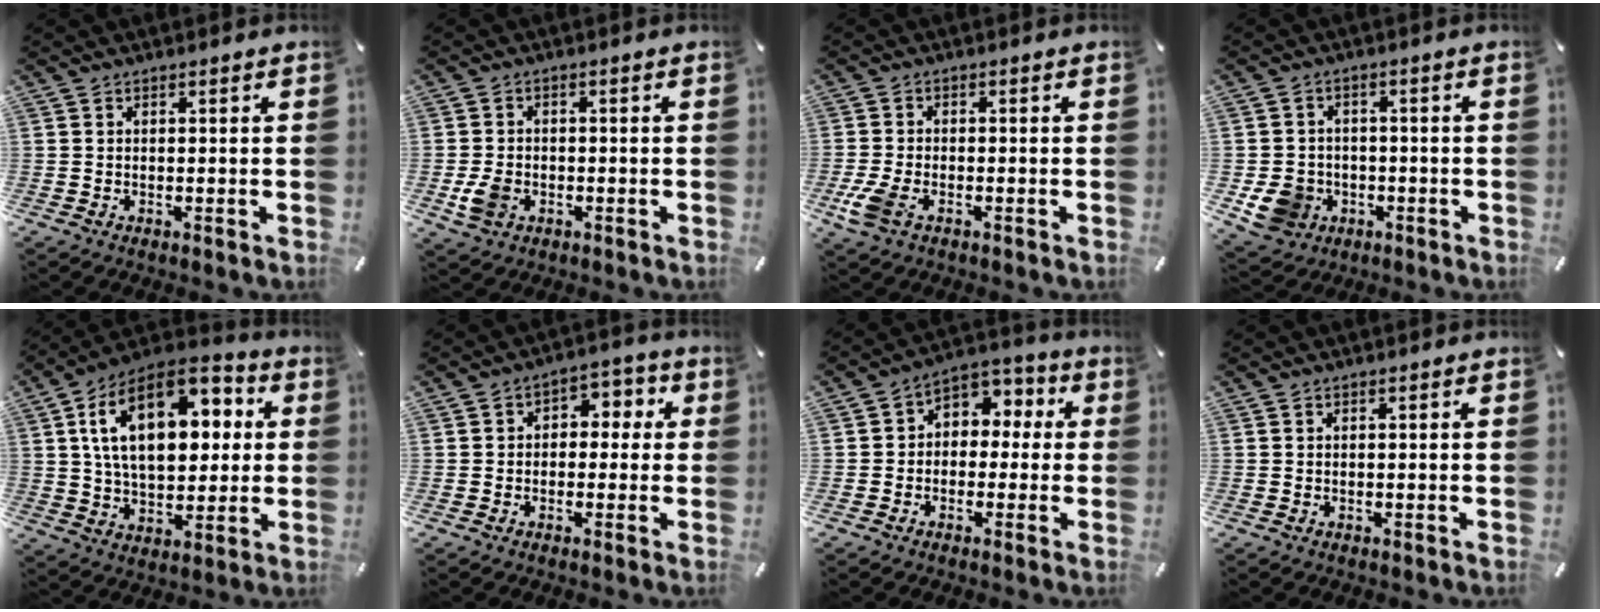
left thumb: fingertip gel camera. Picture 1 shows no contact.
{"total": 4.6, "force": [-1.3, 3.7, 2.5], "torque": [-0.052, -0.002, -0.025]}
{"total": 5.1, "force": [-2.5, 2.6, 3.7], "torque": [-0.095, -0.006, -0.048]}
{"total": 8.1, "force": [-2.3, 7.4, 2.6], "torque": [-0.073, 0.014, -0.040]}
{"total": 20.8, "force": [6.4, 12.6, 15.2], "torque": [-0.274, -0.011, 0.103]}
{"total": 4.7, "force": [-1.0, 4.0, 2.3], "torque": [-0.022, 0.015, -0.028]}
{"total": 5.8, "force": [-0.8, 5.4, 1.9], "torque": [-0.024, 0.012, -0.019]}
{"total": 0.0}